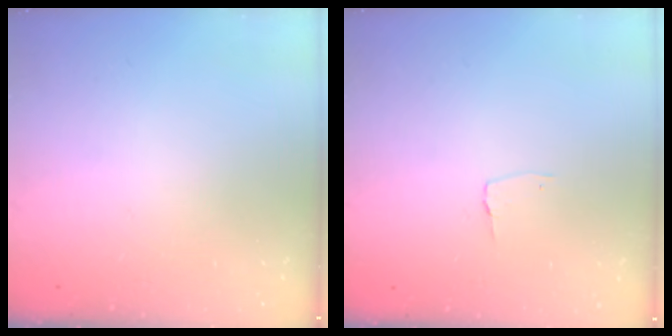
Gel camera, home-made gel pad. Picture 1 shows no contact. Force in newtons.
{"total": 2.7, "press": 2.7, "slide": 0.3}